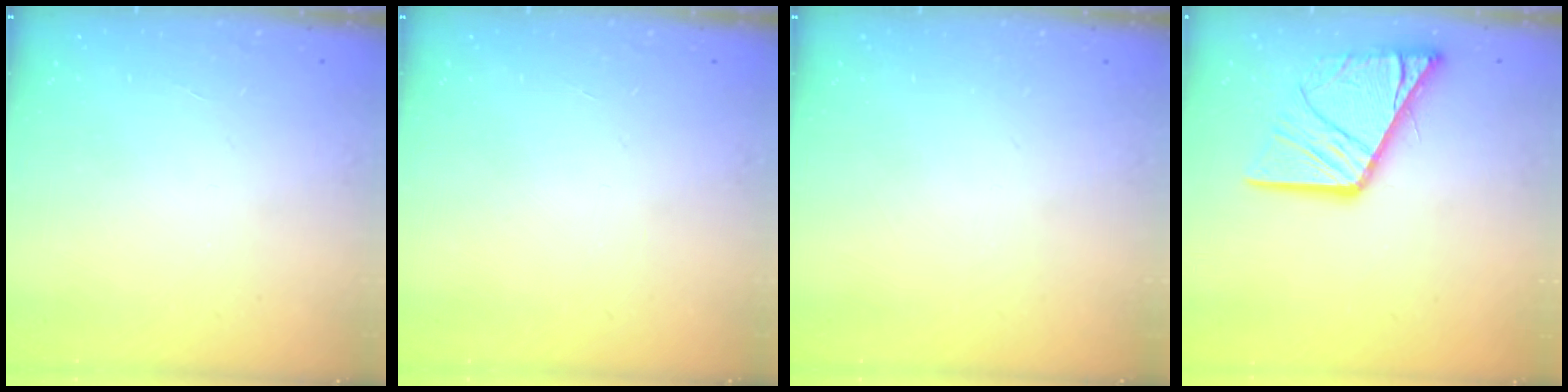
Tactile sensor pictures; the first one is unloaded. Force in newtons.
{"total": 0.0}
{"total": 0.0}
{"total": 15.7, "press": 15.7, "slide": 1.6}